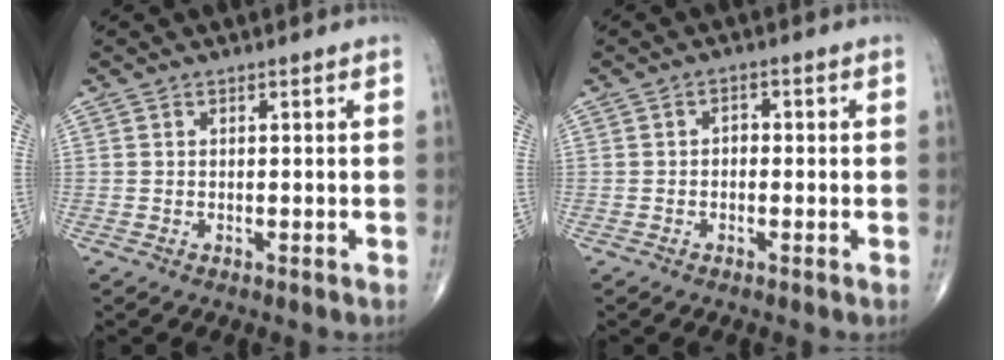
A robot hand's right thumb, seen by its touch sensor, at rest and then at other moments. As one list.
[{"total": 1.7, "force": [-0.3, 1.2, 1.1], "torque": [-0.007, 0.008, -0.010]}]